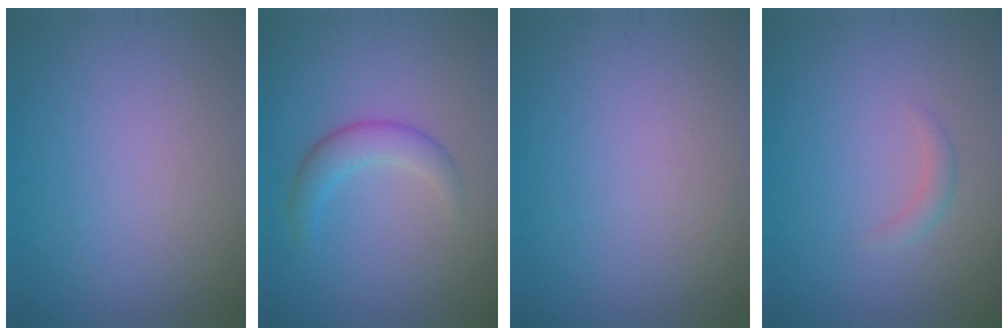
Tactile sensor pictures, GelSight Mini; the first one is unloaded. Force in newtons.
{"total": 2.8, "press": 2.8, "slide": 0.1}
{"total": 0.0}
{"total": 1.1, "press": 1.1, "slide": 0.1}